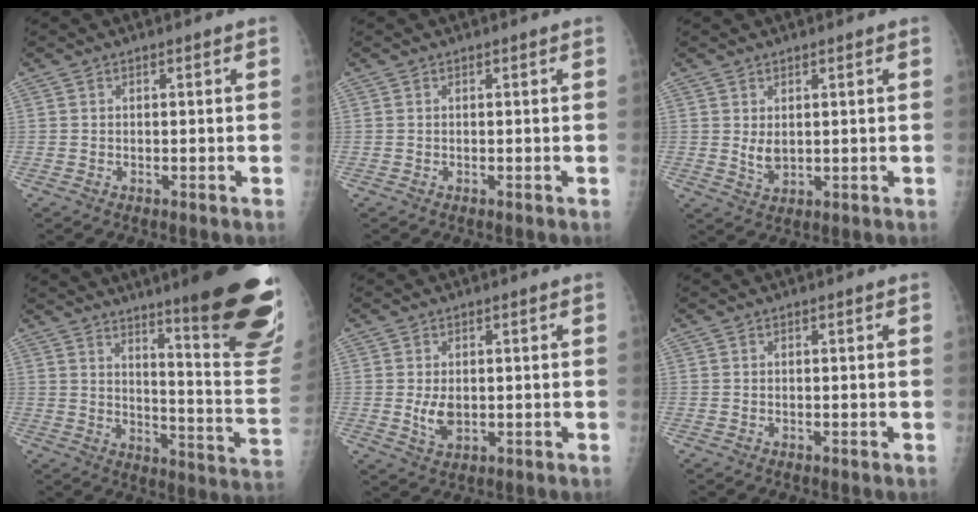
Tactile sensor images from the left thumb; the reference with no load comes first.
{"total": 0.0}
{"total": 2.9, "force": [0.7, 1.8, 2.2], "torque": [-0.032, -0.012, 0.018]}
{"total": 24.6, "force": [15.4, 3.3, 18.9], "torque": [-0.205, -0.094, 0.209]}
{"total": 4.0, "force": [-0.2, 2.5, 3.1], "torque": [-0.050, -0.007, 0.004]}
{"total": 0.0}